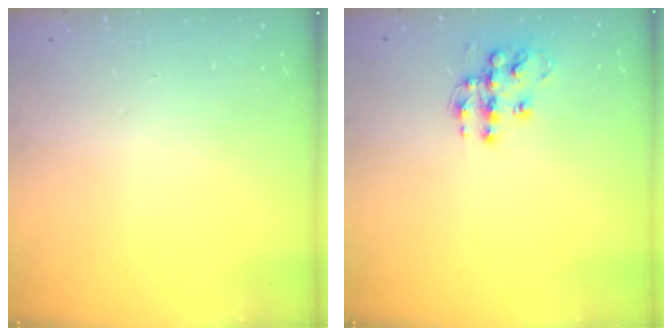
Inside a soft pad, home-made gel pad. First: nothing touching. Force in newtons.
{"total": 10.8, "press": 10.8, "slide": 0.6}